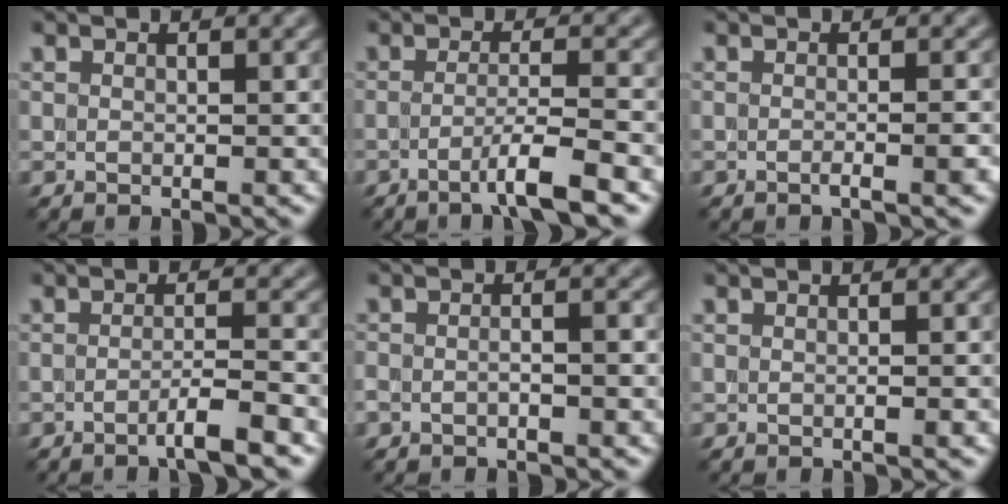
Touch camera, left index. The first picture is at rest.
{"total": 4.2, "force": [-2.0, 0.3, 3.6], "torque": [-0.057, 0.004, -0.050]}
{"total": 2.3, "force": [-0.7, 0.6, 2.2], "torque": [-0.022, 0.001, -0.016]}
{"total": 3.1, "force": [-1.5, 0.3, 2.7], "torque": [-0.036, 0.004, -0.040]}
{"total": 1.8, "force": [-0.7, 0.6, 1.5], "torque": [-0.014, 0.008, -0.018]}
{"total": 1.5, "force": [0.0, 0.6, 1.4], "torque": [-0.006, -0.002, -0.009]}